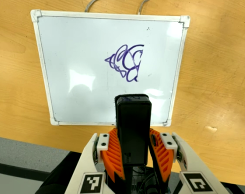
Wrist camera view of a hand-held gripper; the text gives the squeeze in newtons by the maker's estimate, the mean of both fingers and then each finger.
{"total": 9.5, "left": 8.2, "right": 10.9}